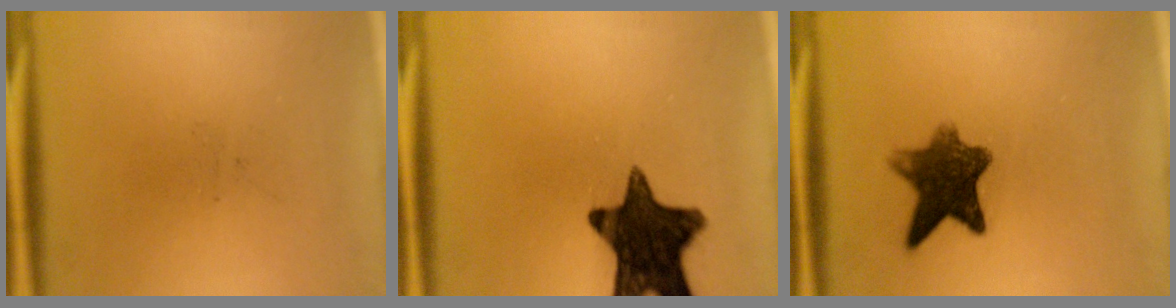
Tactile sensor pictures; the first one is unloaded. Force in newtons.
{"total": 15.2}
{"total": 8.7}